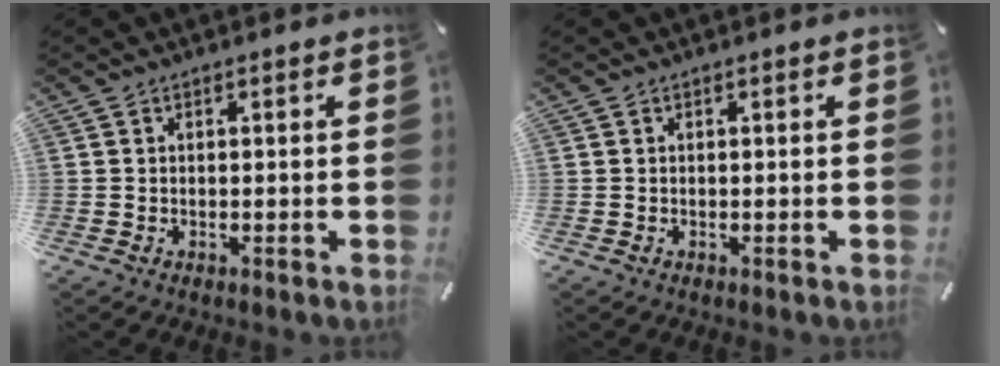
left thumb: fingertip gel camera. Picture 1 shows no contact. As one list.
[{"total": 0.0}]